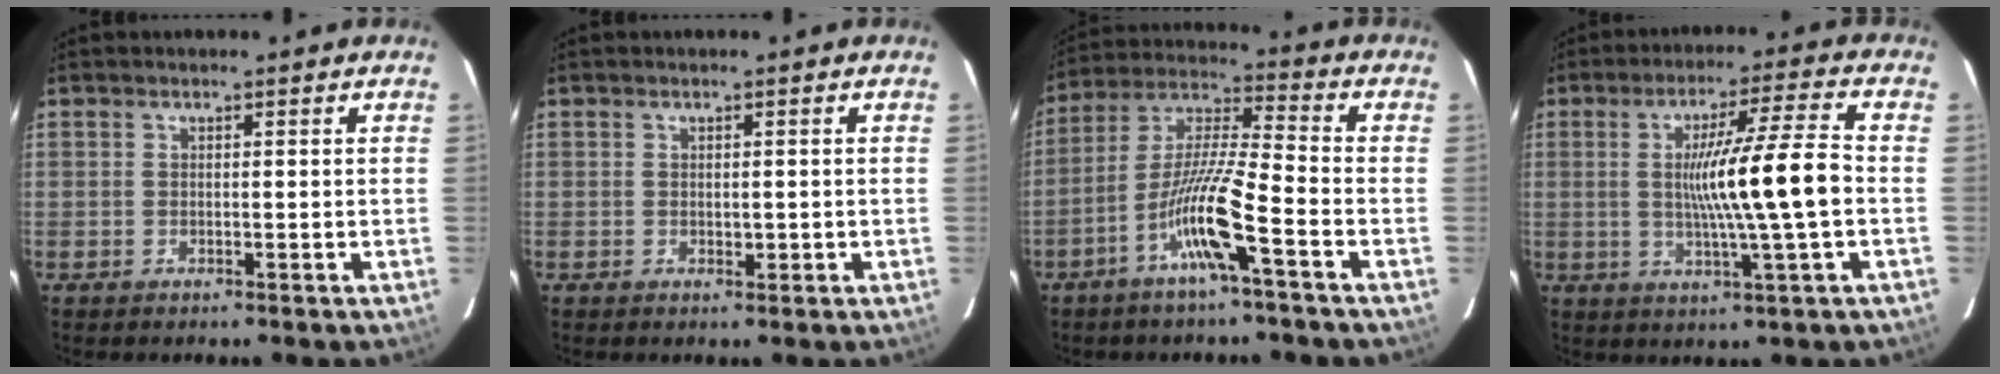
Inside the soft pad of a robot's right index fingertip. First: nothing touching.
{"total": 1.0, "force": [-0.1, 0.5, 0.9], "torque": [-0.012, -0.001, 0.001]}
{"total": 11.7, "force": [-5.5, -0.2, 10.3], "torque": [-0.205, 0.001, -0.109]}
{"total": 11.9, "force": [-0.5, -1.1, 11.8], "torque": [-0.203, -0.001, -0.007]}